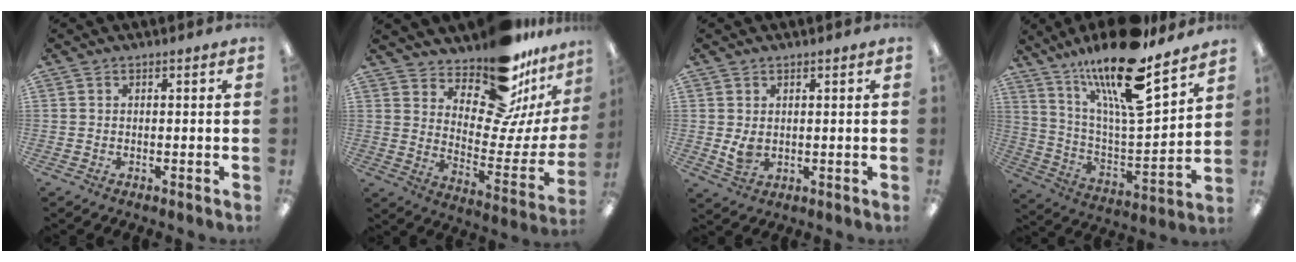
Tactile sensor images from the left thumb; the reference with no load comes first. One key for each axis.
{"total": 17.4, "fx": 14.1, "fy": 5.8, "fz": 8.5, "tx": -0.114, "ty": -0.121, "tz": 0.235}
{"total": 3.9, "fx": 1.0, "fy": 3.0, "fz": 2.2, "tx": -0.031, "ty": -0.006, "tz": 0.016}
{"total": 21.4, "fx": 16.0, "fy": 5.0, "fz": 13.4, "tx": -0.240, "ty": -0.104, "tz": 0.268}